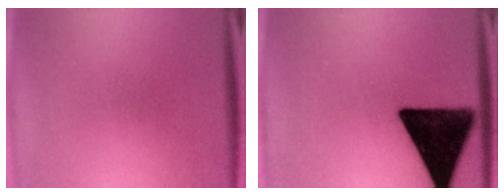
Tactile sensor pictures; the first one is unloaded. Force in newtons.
{"total": 18.8}